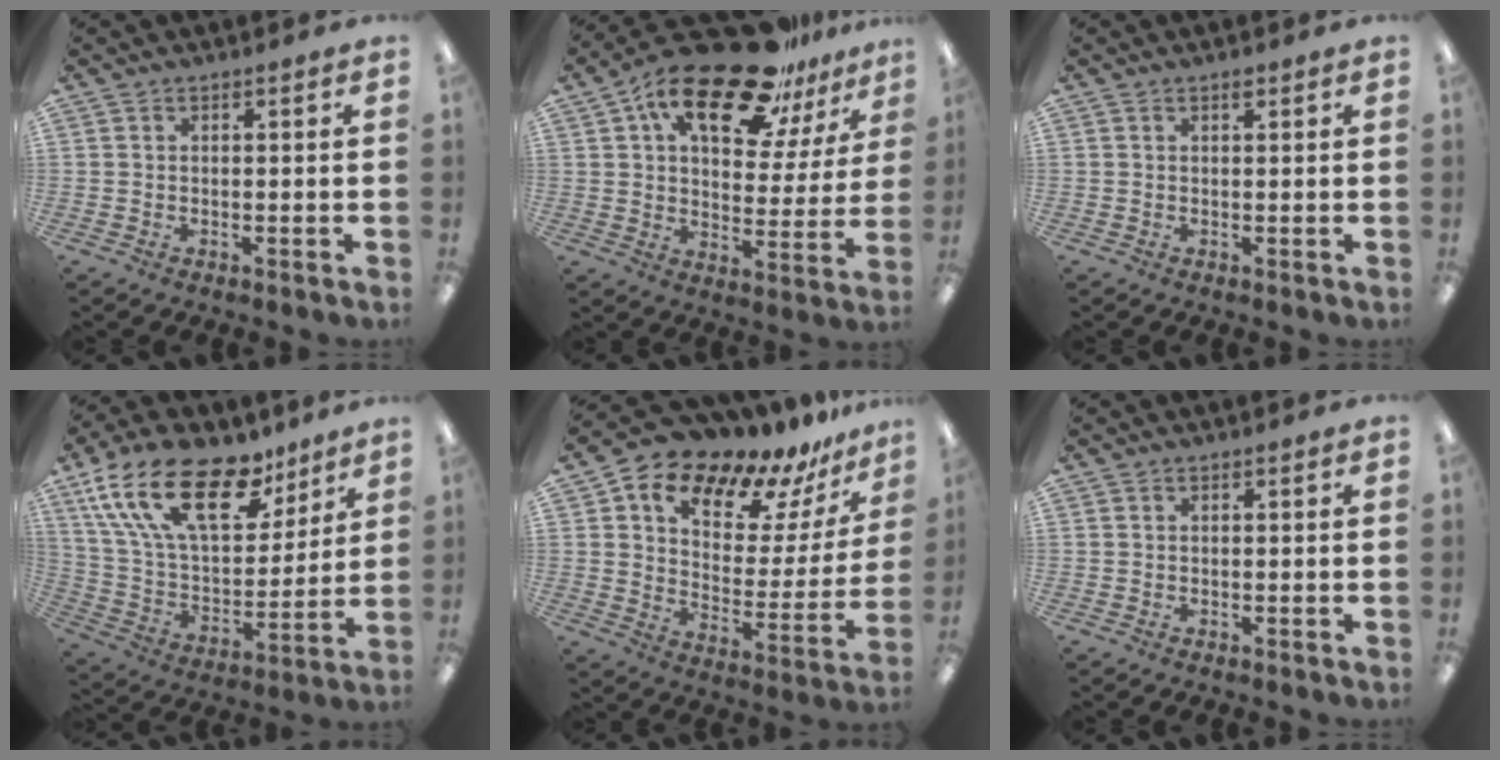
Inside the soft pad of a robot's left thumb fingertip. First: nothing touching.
{"total": 21.8, "force": [14.4, 8.9, 13.6], "torque": [-0.226, -0.077, 0.244]}
{"total": 0.9, "force": [0.7, 0.3, 0.5], "torque": [-0.004, -0.002, 0.010]}
{"total": 24.9, "force": [13.9, 12.5, 16.5], "torque": [-0.317, -0.069, 0.245]}
{"total": 15.7, "force": [12.2, 7.0, 6.9], "torque": [-0.130, -0.089, 0.206]}
{"total": 0.0}